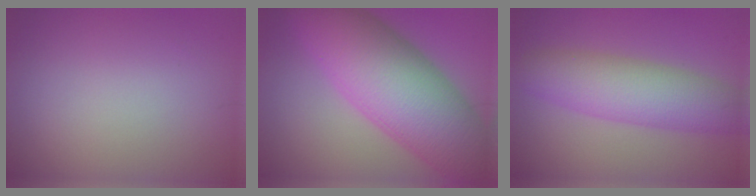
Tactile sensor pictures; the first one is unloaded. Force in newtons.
{"total": 12.9, "press": 12.9, "slide": 0.4}
{"total": 6.4, "press": 6.4, "slide": 0.2}